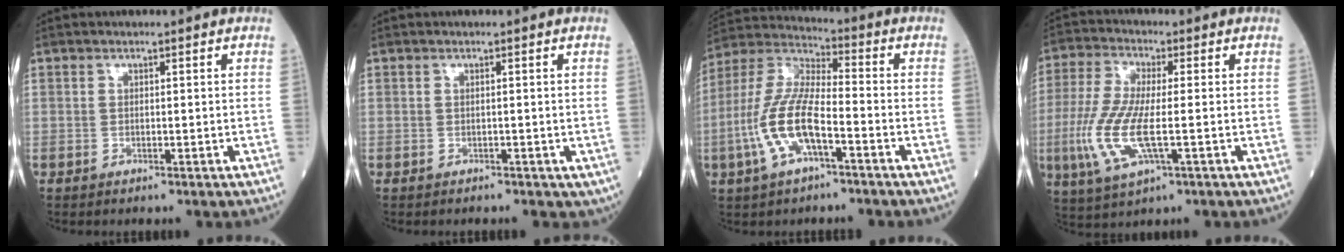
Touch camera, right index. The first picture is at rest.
{"total": 1.9, "force": [-1.1, 1.3, 0.8], "torque": [-0.005, 0.001, -0.011]}
{"total": 12.5, "force": [-4.3, 3.9, 11.0], "torque": [-0.248, 0.005, -0.083]}
{"total": 11.0, "force": [-2.5, 2.5, 10.4], "torque": [-0.238, -0.016, -0.047]}